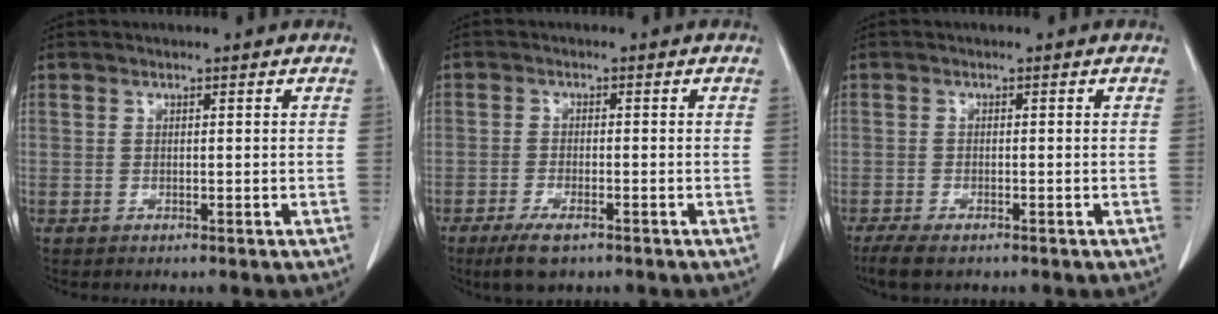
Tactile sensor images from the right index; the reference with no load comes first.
{"total": 5.0, "force": [-3.3, 1.3, 3.4], "torque": [-0.071, -0.009, -0.054]}
{"total": 4.4, "force": [-3.2, 1.3, 2.7], "torque": [-0.051, -0.011, -0.049]}